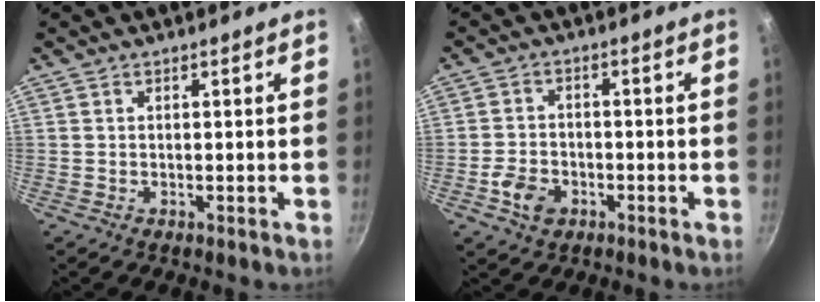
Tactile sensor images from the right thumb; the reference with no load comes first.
{"total": 5.5, "force": [-2.5, 3.8, 3.1], "torque": [-0.055, 0.019, -0.049]}